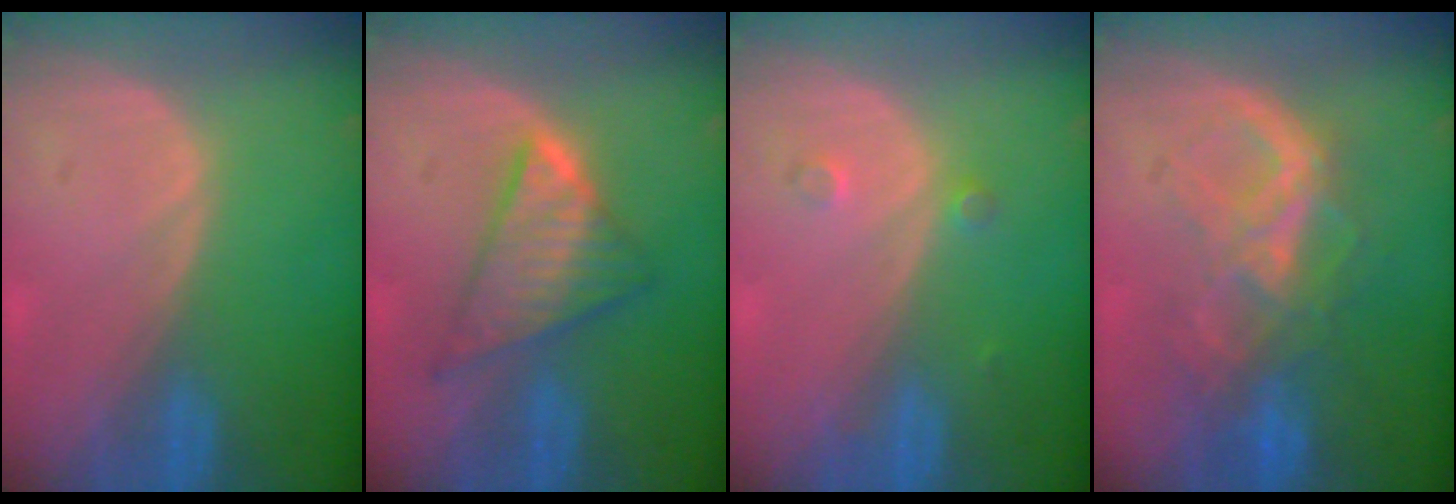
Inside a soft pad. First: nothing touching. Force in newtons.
{"total": 7.0, "press": 7.0, "slide": 0.2}
{"total": 1.9, "press": 1.6, "slide": 1.0}
{"total": 8.3, "press": 7.7, "slide": 3.2}